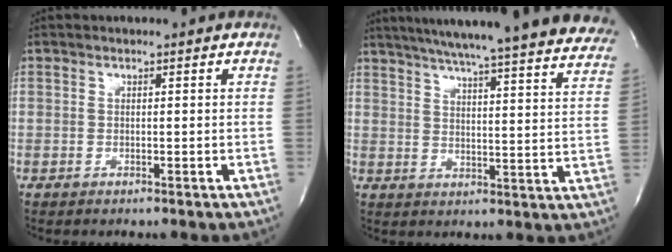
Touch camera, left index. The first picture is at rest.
{"total": 32.9, "force": [29.4, 2.6, 14.7], "torque": [-0.201, -0.066, 0.353]}